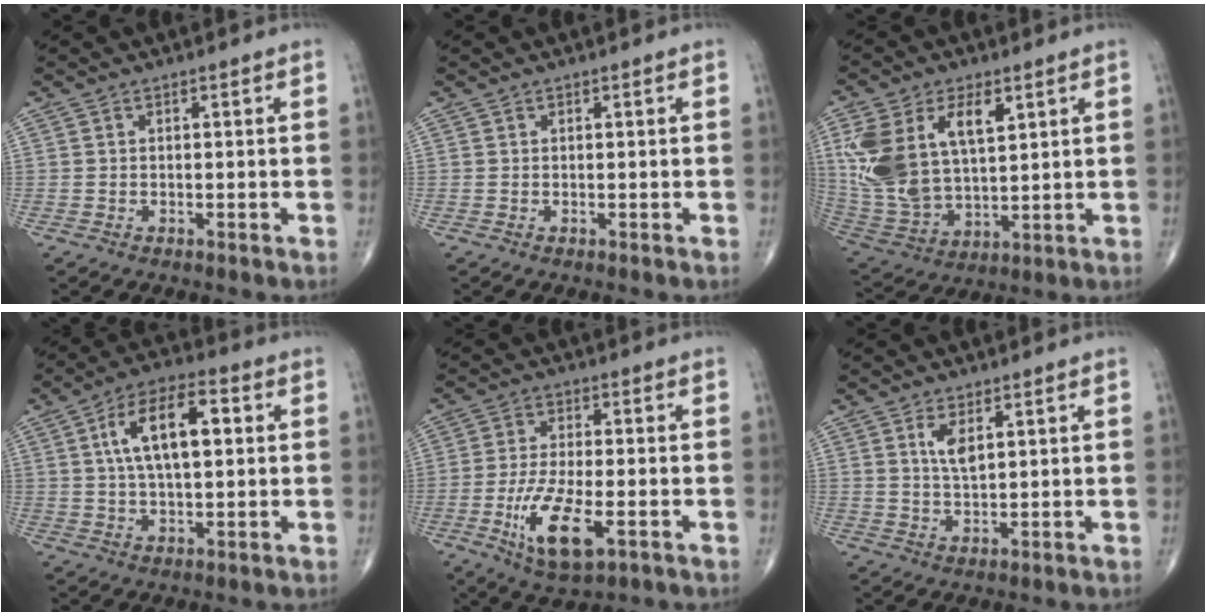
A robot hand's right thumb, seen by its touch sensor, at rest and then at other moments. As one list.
[{"total": 0.0}, {"total": 18.6, "force": [6.1, 10.3, 14.2], "torque": [-0.276, -0.015, 0.126]}, {"total": 13.1, "force": [2.9, 5.9, 11.3], "torque": [-0.187, 0.016, 0.045]}, {"total": 11.3, "force": [-4.0, 4.1, 9.7], "torque": [-0.190, -0.004, -0.067]}, {"total": 4.3, "force": [1.8, 1.7, 3.4], "torque": [-0.058, -0.011, 0.037]}]